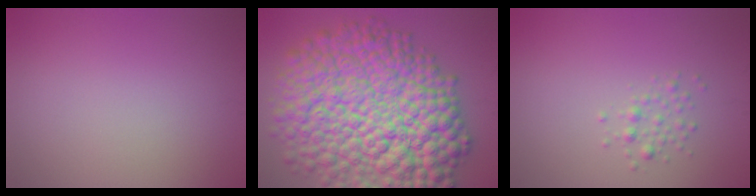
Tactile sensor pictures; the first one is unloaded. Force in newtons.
{"total": 17.3, "press": 17.2, "slide": 0.4}
{"total": 1.2, "press": 1.2, "slide": 0.1}